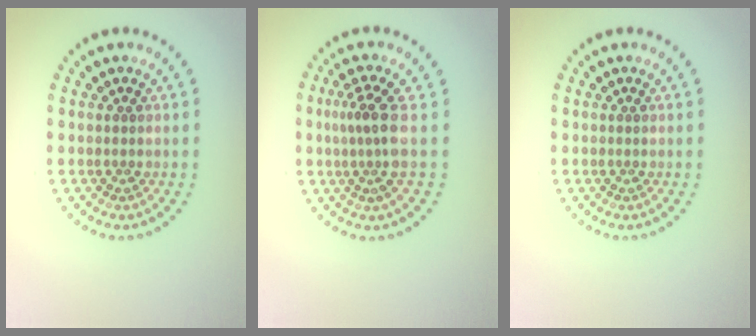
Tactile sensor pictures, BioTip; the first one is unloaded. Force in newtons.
{"total": 3.0, "press": 2.0, "slide": 2.2}
{"total": 0.0}